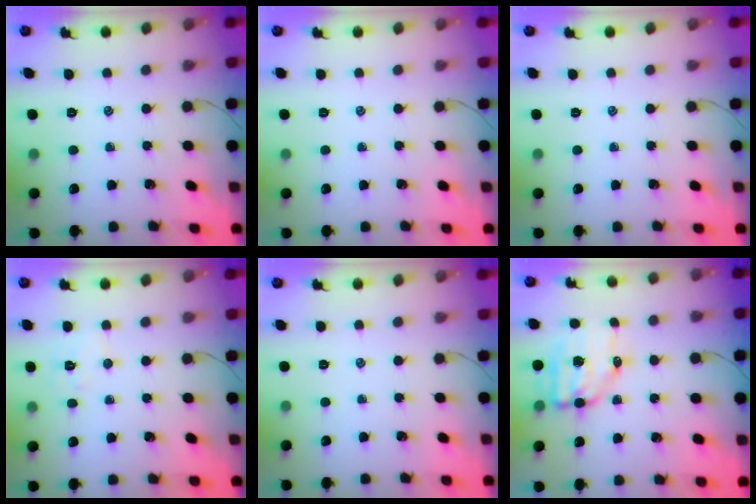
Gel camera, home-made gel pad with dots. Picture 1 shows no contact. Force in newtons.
{"total": 0.0}
{"total": 0.0}
{"total": 5.4, "press": 5.3, "slide": 1.2}
{"total": 0.0}
{"total": 7.8, "press": 7.7, "slide": 1.5}